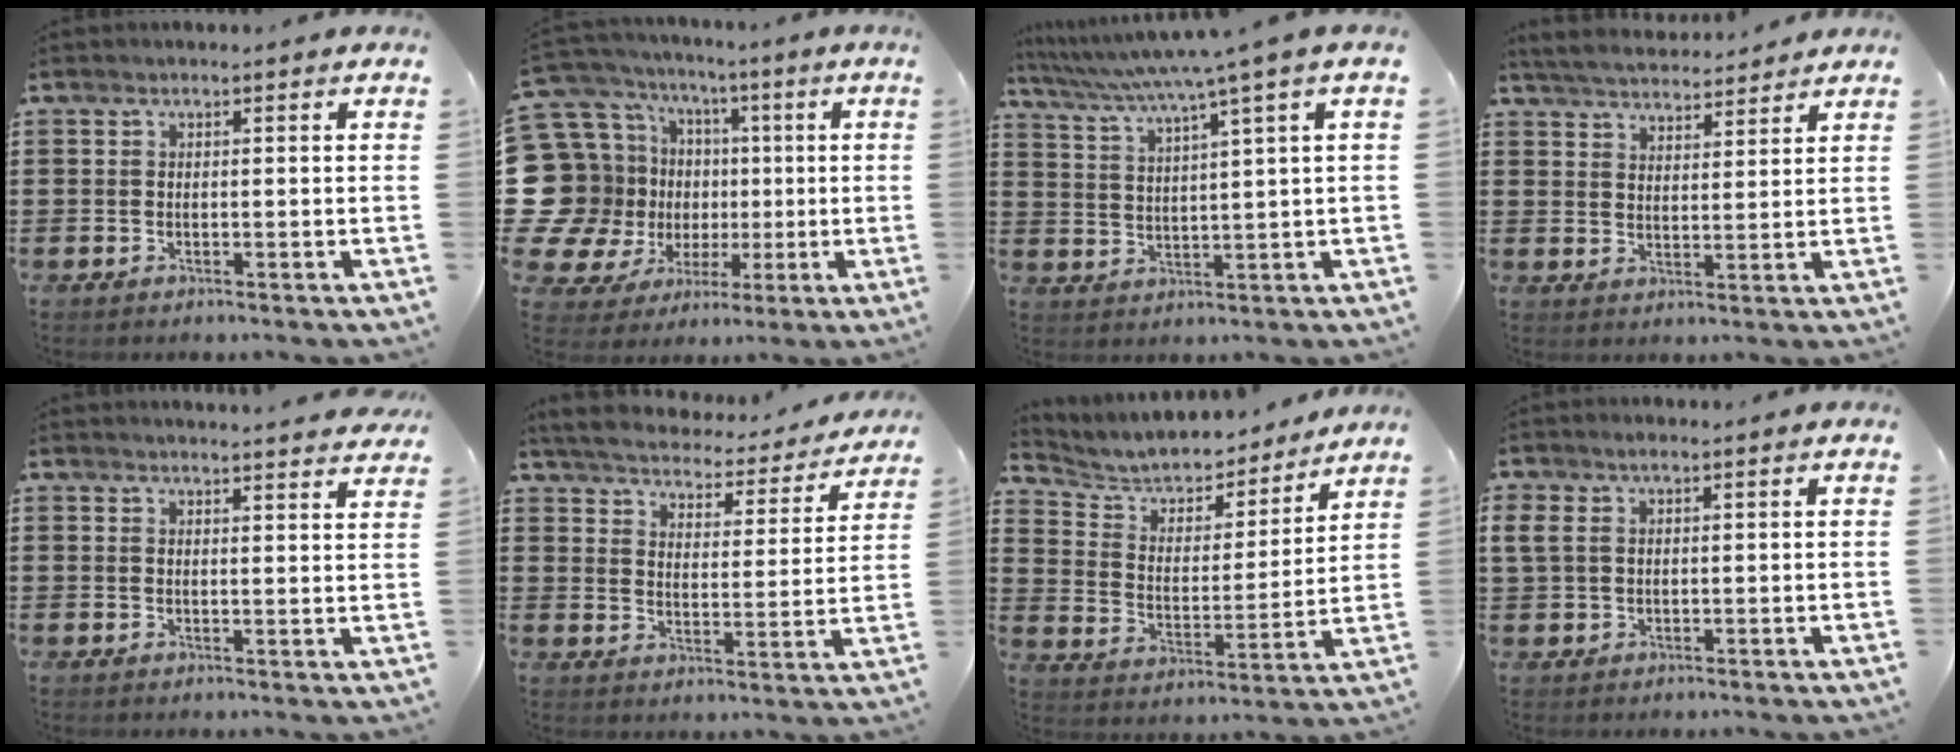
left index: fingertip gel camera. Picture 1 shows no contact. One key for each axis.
{"total": 14.9, "fx": -1.5, "fy": 14.3, "fz": 4.0, "tx": -0.156, "ty": -0.015, "tz": 0.008}
{"total": 5.2, "fx": 3.7, "fy": -1.0, "fz": 3.5, "tx": -0.085, "ty": -0.030, "tz": 0.057}
{"total": 4.4, "fx": 4.3, "fy": 0.7, "fz": 0.4, "tx": -0.025, "ty": -0.018, "tz": 0.077}
{"total": 2.7, "fx": 2.6, "fy": -0.3, "fz": 0.0, "tx": 0.000, "ty": -0.014, "tz": 0.049}
{"total": 4.2, "fx": 4.2, "fy": 0.2, "fz": 0.4, "tx": -0.033, "ty": -0.033, "tz": 0.067}
{"total": 5.4, "fx": 5.1, "fy": 1.7, "fz": 0.8, "tx": -0.050, "ty": -0.037, "tz": 0.082}
{"total": 2.2, "fx": 0.8, "fy": 1.3, "fz": 1.5, "tx": -0.042, "ty": 0.004, "tz": 0.011}